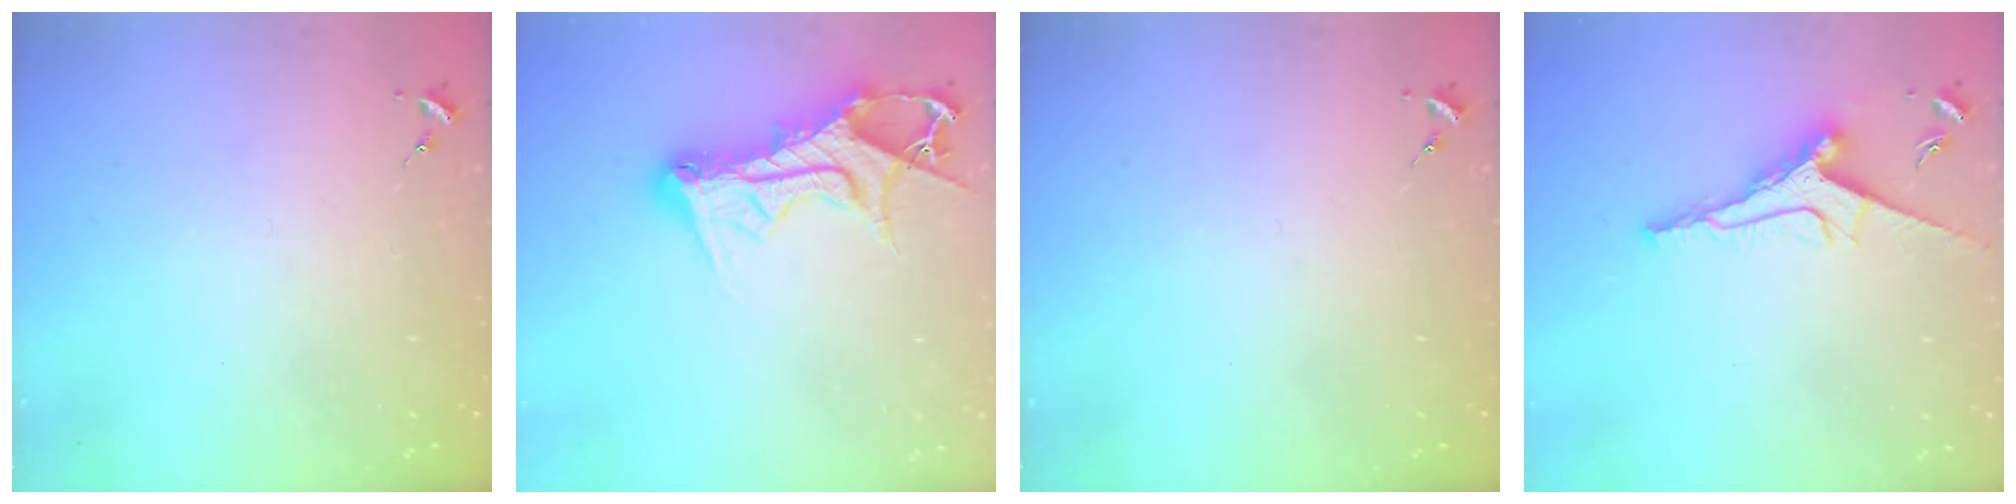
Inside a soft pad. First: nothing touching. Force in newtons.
{"total": 13.7, "press": 13.7, "slide": 1.4}
{"total": 0.0}
{"total": 10.1, "press": 10.1, "slide": 0.1}